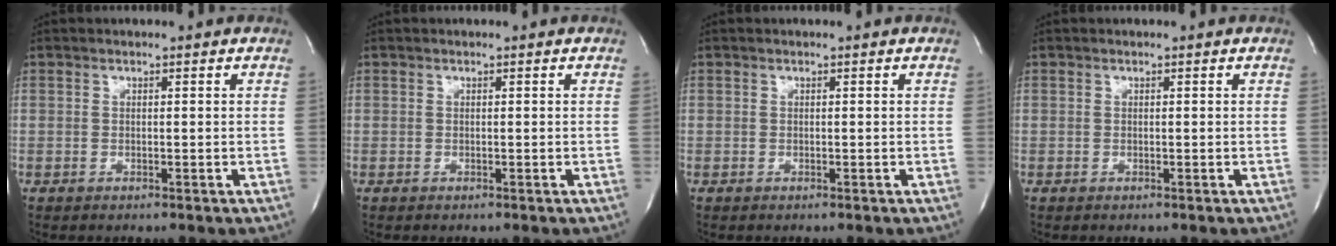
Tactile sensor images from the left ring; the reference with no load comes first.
{"total": 0.0}
{"total": 0.0}
{"total": 0.0}